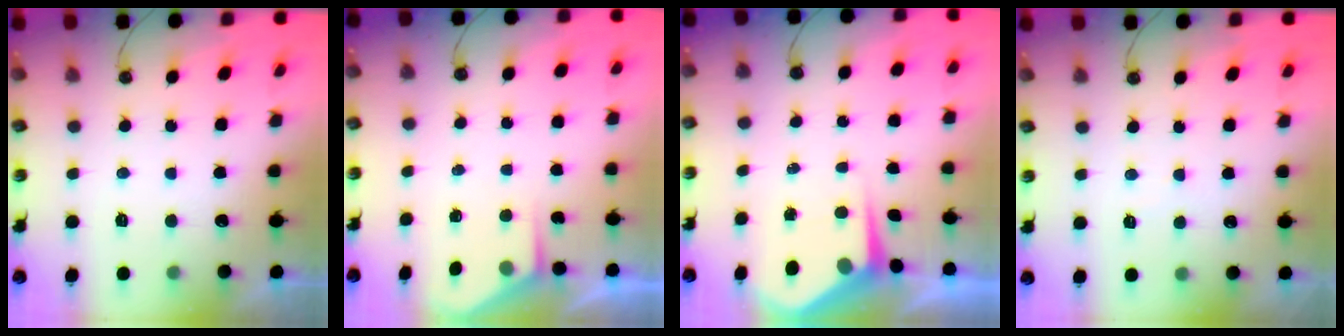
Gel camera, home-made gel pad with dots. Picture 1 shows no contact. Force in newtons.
{"total": 2.1, "press": 2.1, "slide": 0.2}
{"total": 5.6, "press": 5.5, "slide": 0.6}
{"total": 2.6, "press": 2.6, "slide": 0.4}